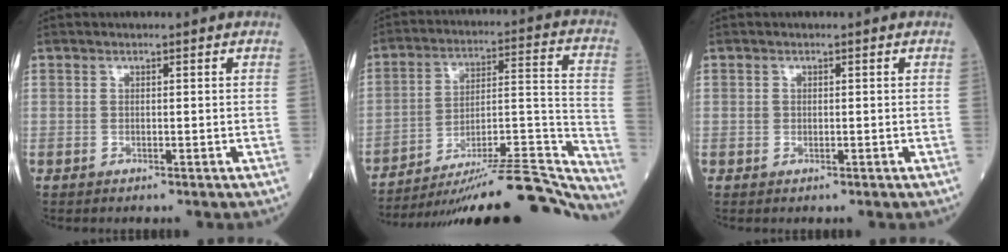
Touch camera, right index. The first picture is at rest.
{"total": 27.9, "force": [-25.7, 0.8, 10.9], "torque": [-0.095, 0.004, -0.369]}
{"total": 0.8, "force": [0.0, 0.7, 0.4], "torque": [-0.010, 0.001, 0.000]}